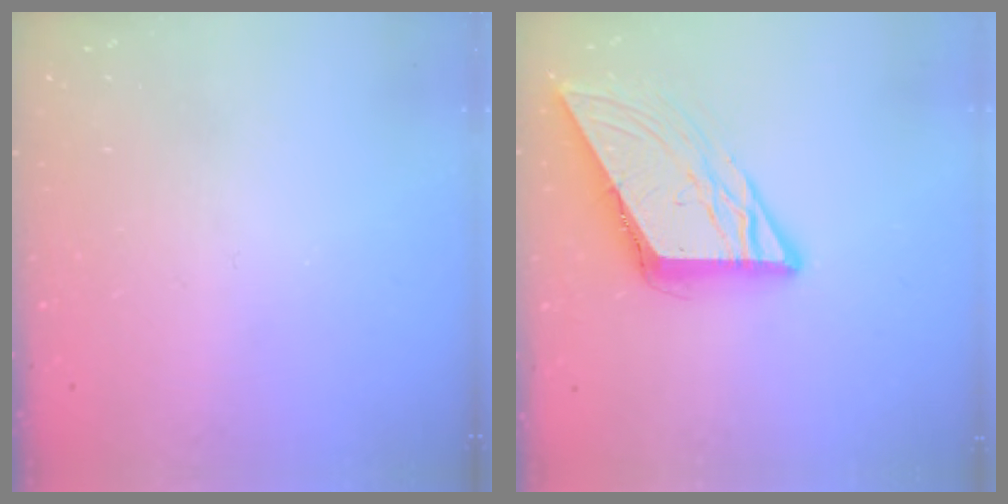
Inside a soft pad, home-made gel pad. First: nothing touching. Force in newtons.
{"total": 8.8, "press": 8.8, "slide": 0.9}